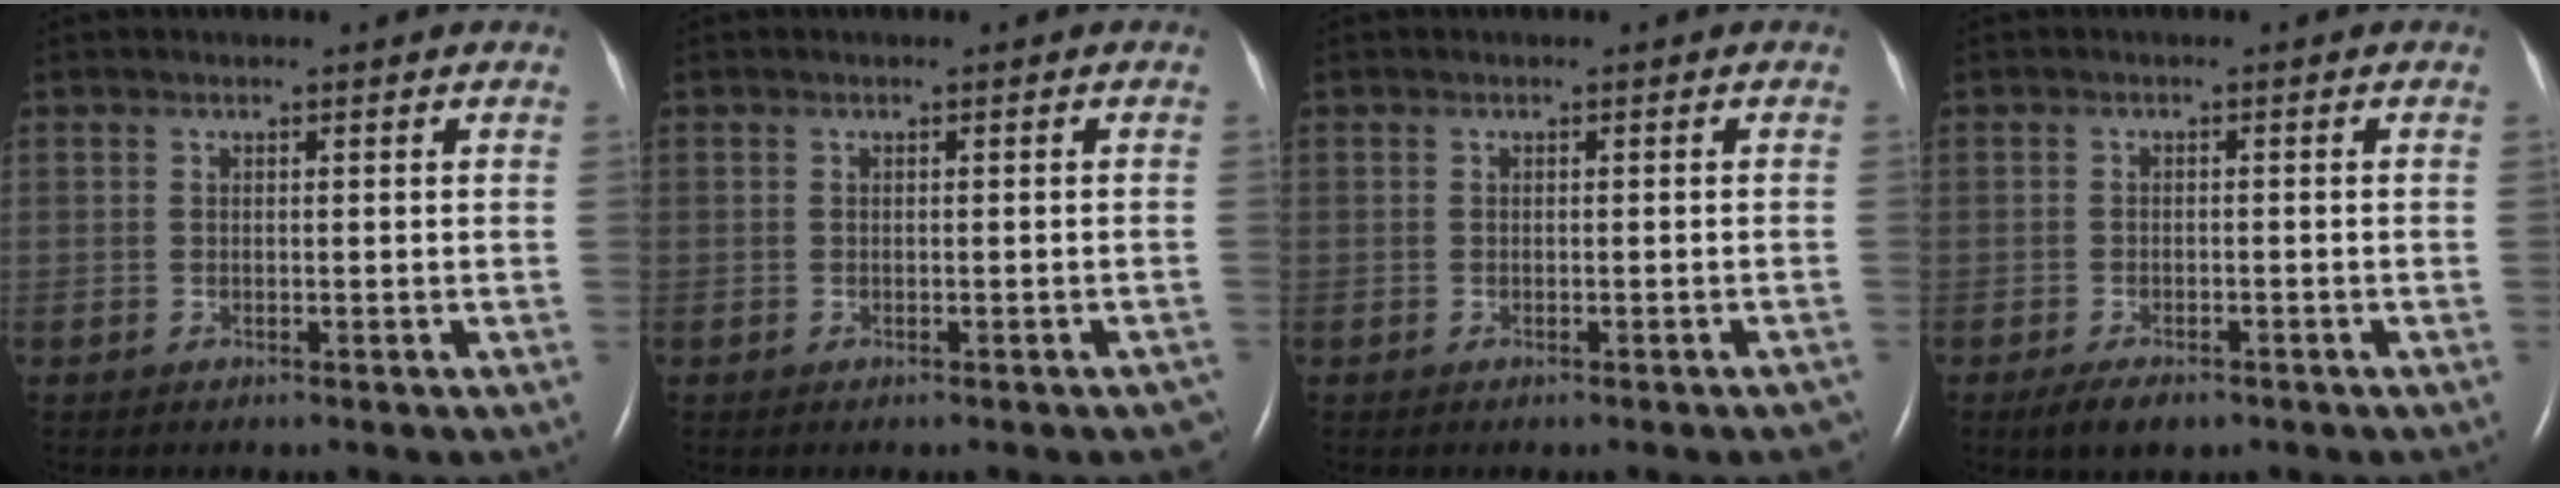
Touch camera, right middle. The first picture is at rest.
{"total": 2.9, "force": [-2.5, 0.5, 1.3], "torque": [-0.004, -0.006, -0.028]}
{"total": 2.8, "force": [-2.4, 0.2, 1.4], "torque": [-0.007, -0.003, -0.029]}
{"total": 3.7, "force": [-2.6, 1.5, 2.2], "torque": [-0.044, -0.005, -0.036]}